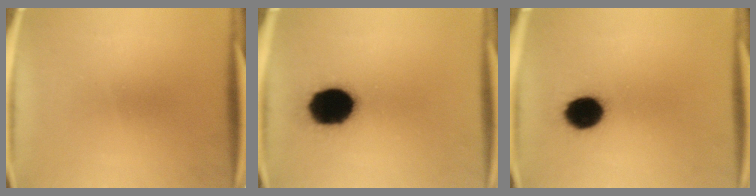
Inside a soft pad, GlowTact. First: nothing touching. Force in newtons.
{"total": 17.9}
{"total": 9.9}